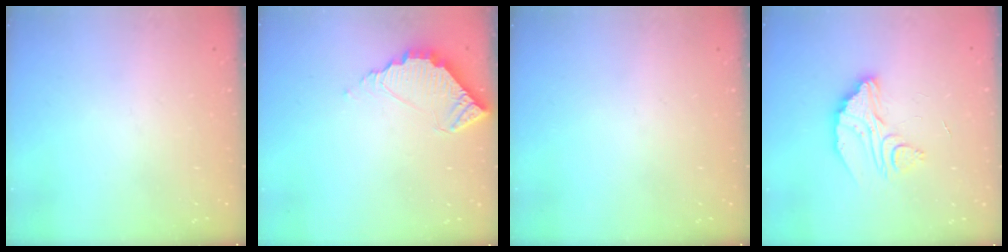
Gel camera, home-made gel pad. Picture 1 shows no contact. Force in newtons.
{"total": 5.9, "press": 5.9, "slide": 0.4}
{"total": 0.0}
{"total": 11.3, "press": 11.2, "slide": 0.7}